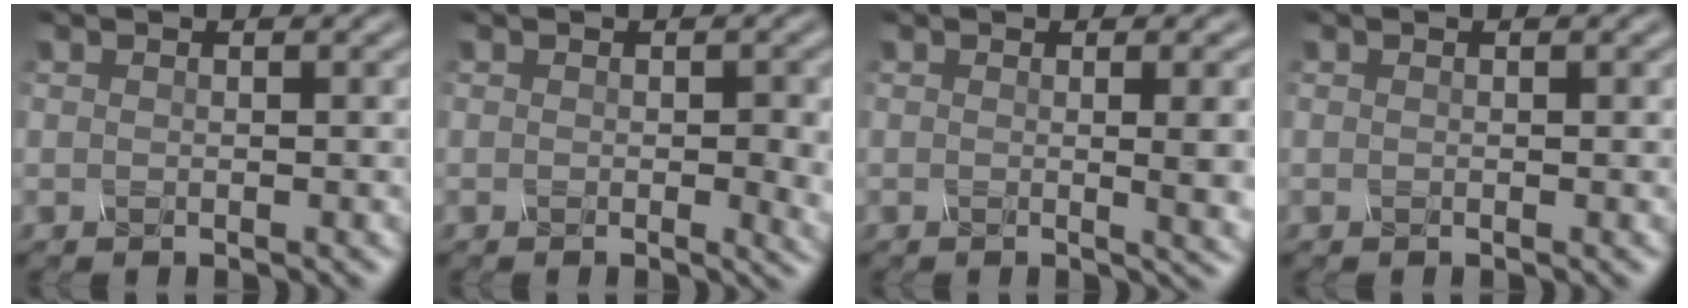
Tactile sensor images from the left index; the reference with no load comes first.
{"total": 2.6, "force": [0.0, 1.1, 2.4], "torque": [-0.025, -0.007, 0.000]}
{"total": 4.9, "force": [0.2, 1.7, 4.6], "torque": [-0.040, -0.002, 0.004]}
{"total": 0.0}